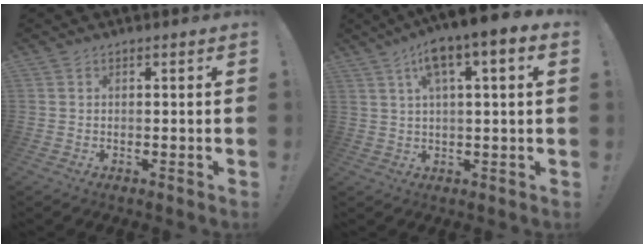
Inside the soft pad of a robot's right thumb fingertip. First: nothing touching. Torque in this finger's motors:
{"motor_torque": [0.15, 3.54, 1.94, 0.83, 0.23]}